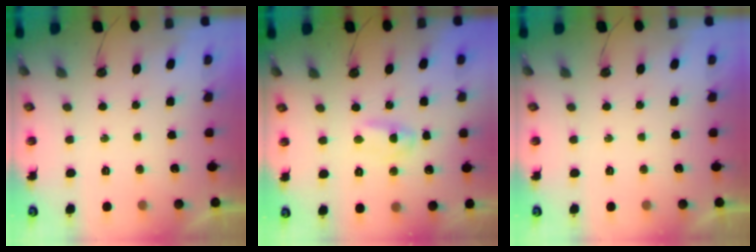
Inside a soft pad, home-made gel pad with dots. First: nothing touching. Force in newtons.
{"total": 2.7, "press": 2.7, "slide": 0.2}
{"total": 0.0}